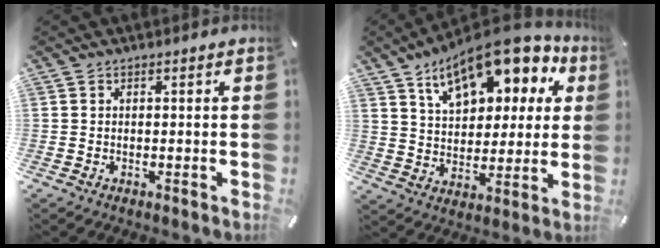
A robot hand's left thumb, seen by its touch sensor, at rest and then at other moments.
{"total": 17.6, "force": [10.9, 9.1, 10.3], "torque": [-0.173, -0.055, 0.188]}